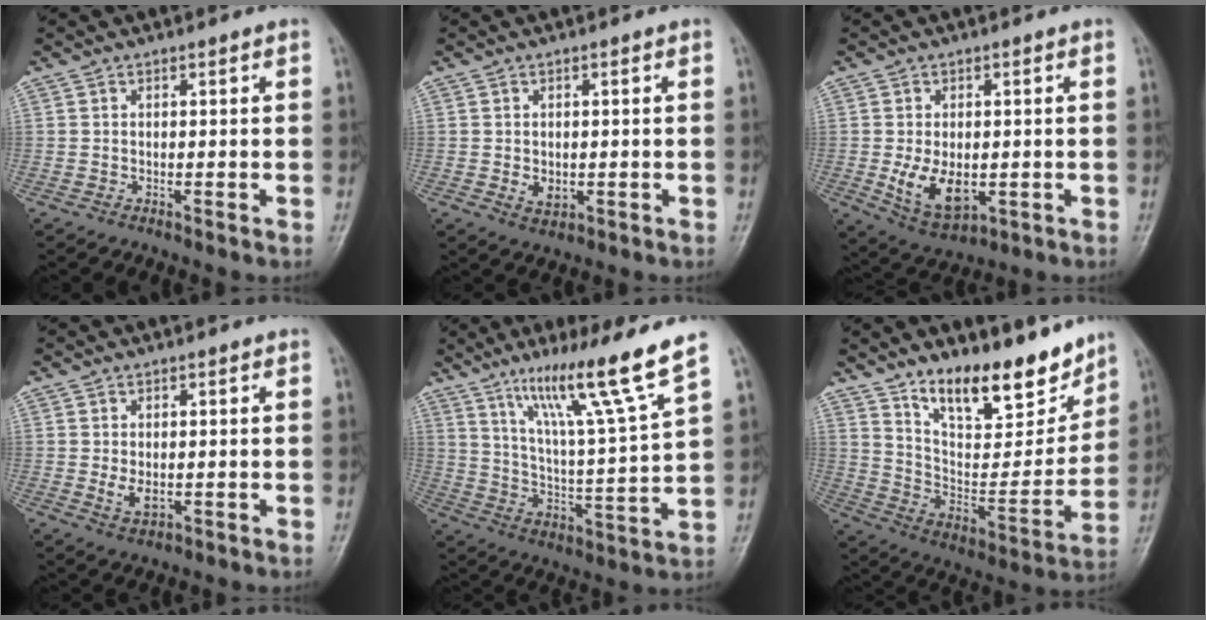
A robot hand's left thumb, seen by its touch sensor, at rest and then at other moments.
{"total": 2.0, "force": [-0.3, 1.5, 1.4], "torque": [-0.018, -0.002, -0.002]}
{"total": 8.4, "force": [-1.2, 5.1, 6.5], "torque": [-0.101, -0.012, -0.007]}
{"total": 3.1, "force": [-0.1, 1.9, 2.5], "torque": [-0.040, -0.008, 0.003]}
{"total": 16.6, "force": [10.9, -0.7, 12.4], "torque": [-0.197, -0.063, 0.182]}
{"total": 18.5, "force": [13.9, 6.6, 10.3], "torque": [-0.112, -0.091, 0.236]}